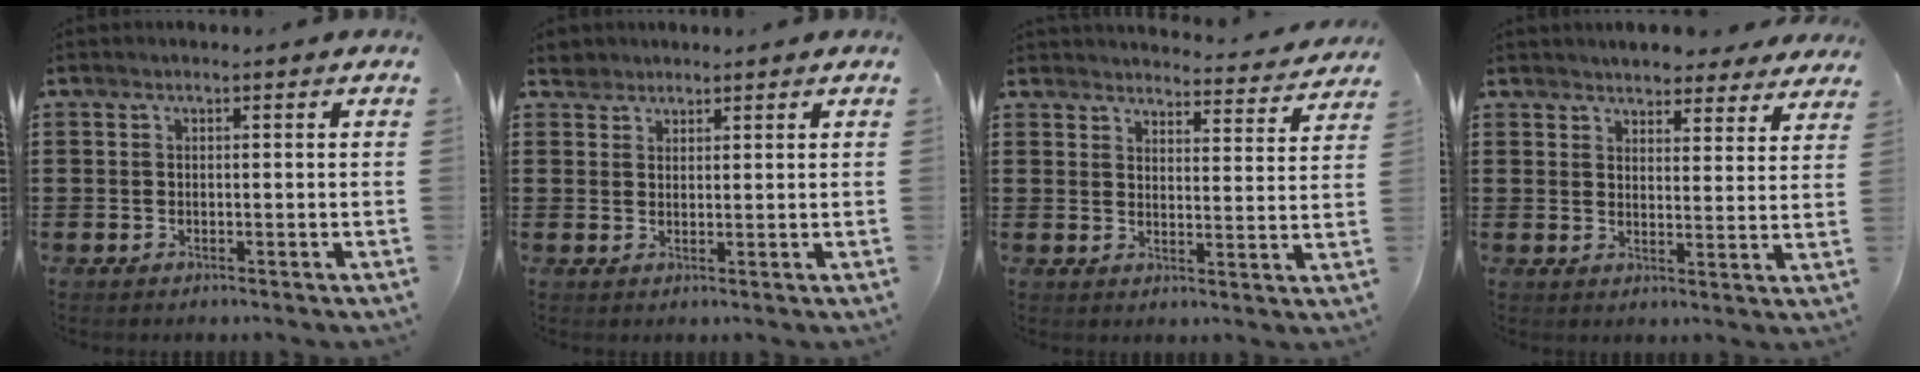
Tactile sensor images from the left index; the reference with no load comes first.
{"total": 2.2, "force": [1.8, 1.2, -0.1], "torque": [0.003, 0.005, 0.034]}
{"total": 3.8, "force": [3.8, 0.1, 0.0], "torque": [-0.009, -0.030, 0.065]}
{"total": 4.2, "force": [4.1, 0.6, 0.2], "torque": [-0.012, -0.017, 0.076]}